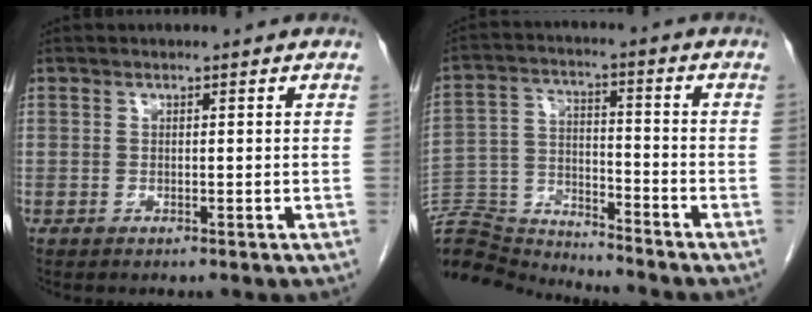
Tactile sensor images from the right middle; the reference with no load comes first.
{"total": 13.6, "force": [-13.6, 0.2, 0.8], "torque": [-0.017, 0.022, -0.243]}